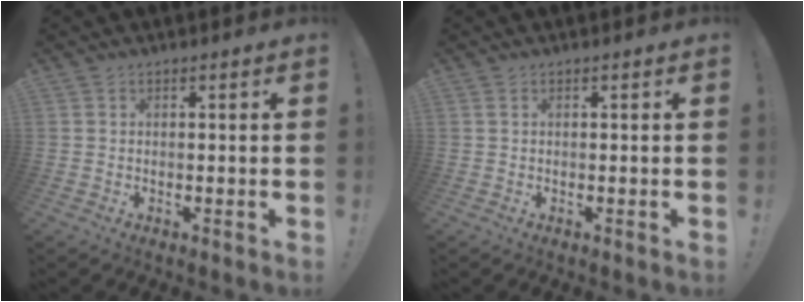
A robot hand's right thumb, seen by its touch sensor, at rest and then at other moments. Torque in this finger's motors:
{"motor_torque": [-0.46, 0.23, -0.22, 0.15, -0.03]}